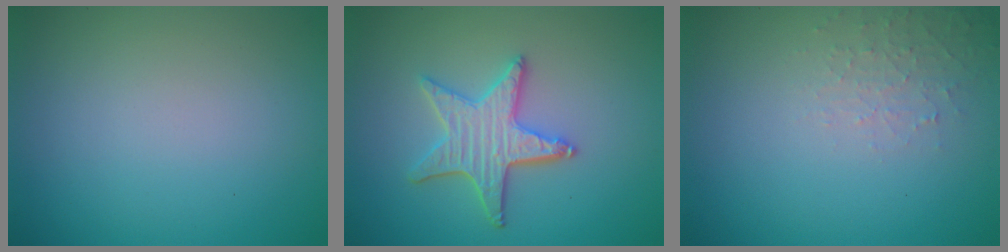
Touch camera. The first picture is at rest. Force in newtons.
{"total": 4.2, "press": 3.9, "slide": 1.4}
{"total": 1.8, "press": 1.8, "slide": 0.4}